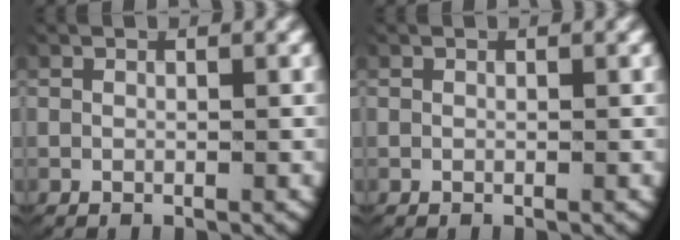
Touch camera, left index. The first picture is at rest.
{"total": 0.0}